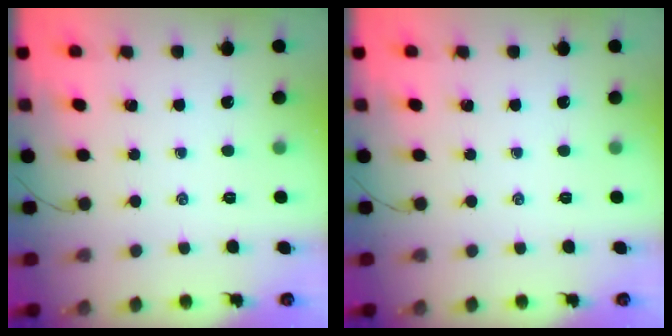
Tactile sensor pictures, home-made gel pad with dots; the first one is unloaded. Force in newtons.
{"total": 0.0}